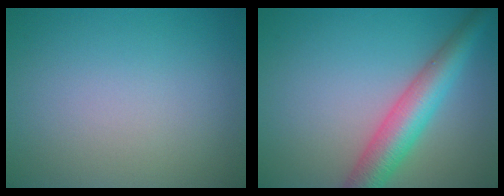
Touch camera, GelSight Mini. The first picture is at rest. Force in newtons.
{"total": 5.8, "press": 5.8, "slide": 0.1}